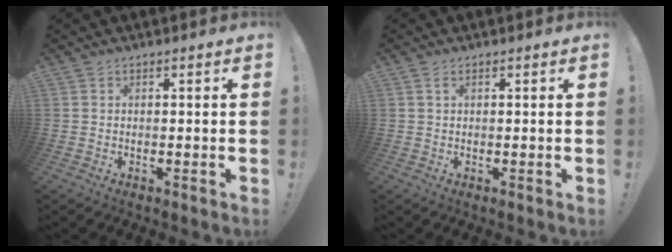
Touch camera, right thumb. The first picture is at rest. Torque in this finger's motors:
{"motor_torque": [0.03, -0.22, -0.18, 0.35, 0.04]}